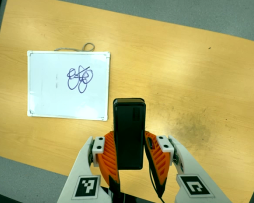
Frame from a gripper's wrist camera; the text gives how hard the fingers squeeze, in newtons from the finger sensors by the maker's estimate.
{"total": 4.2, "left": 3.0, "right": 5.5}